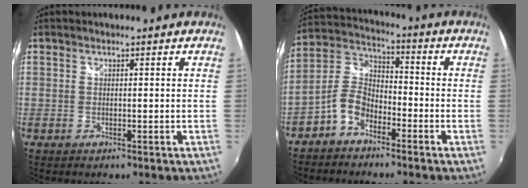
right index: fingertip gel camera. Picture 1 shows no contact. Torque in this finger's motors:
{"motor_torque": [0.61, -0.70, 0.33, 0.09]}